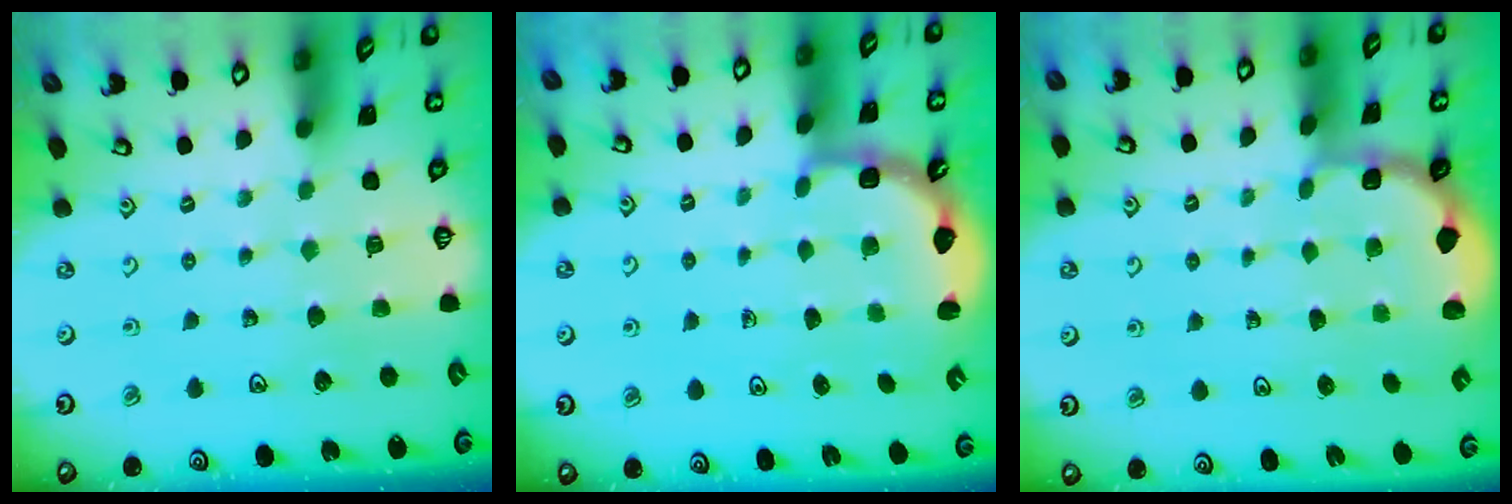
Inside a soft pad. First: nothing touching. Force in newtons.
{"total": 3.4, "press": 2.4, "slide": 2.4}
{"total": 1.9, "press": 1.8, "slide": 0.8}